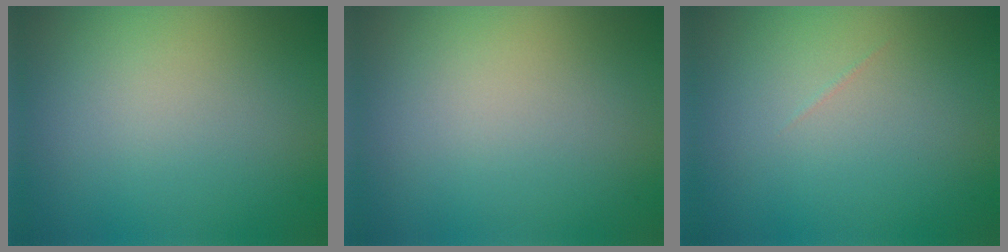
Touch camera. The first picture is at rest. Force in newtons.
{"total": 0.0}
{"total": 0.0}